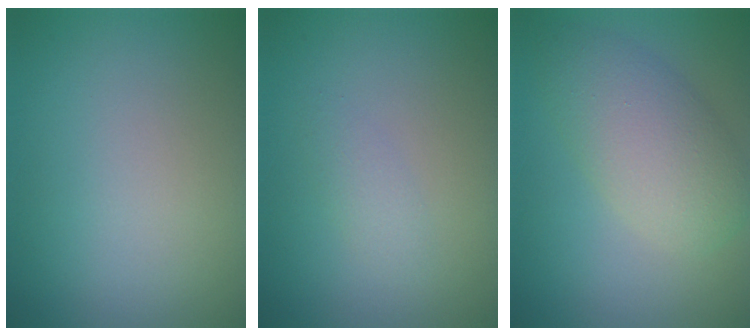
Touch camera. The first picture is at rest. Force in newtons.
{"total": 1.2, "press": 1.2, "slide": 0.1}
{"total": 5.1, "press": 5.1, "slide": 0.2}